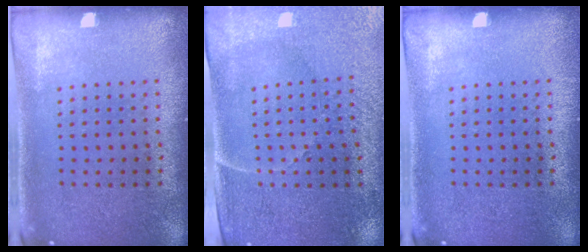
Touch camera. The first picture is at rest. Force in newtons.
{"total": 3.3, "press": 3.2, "slide": 1.0}
{"total": 0.0}